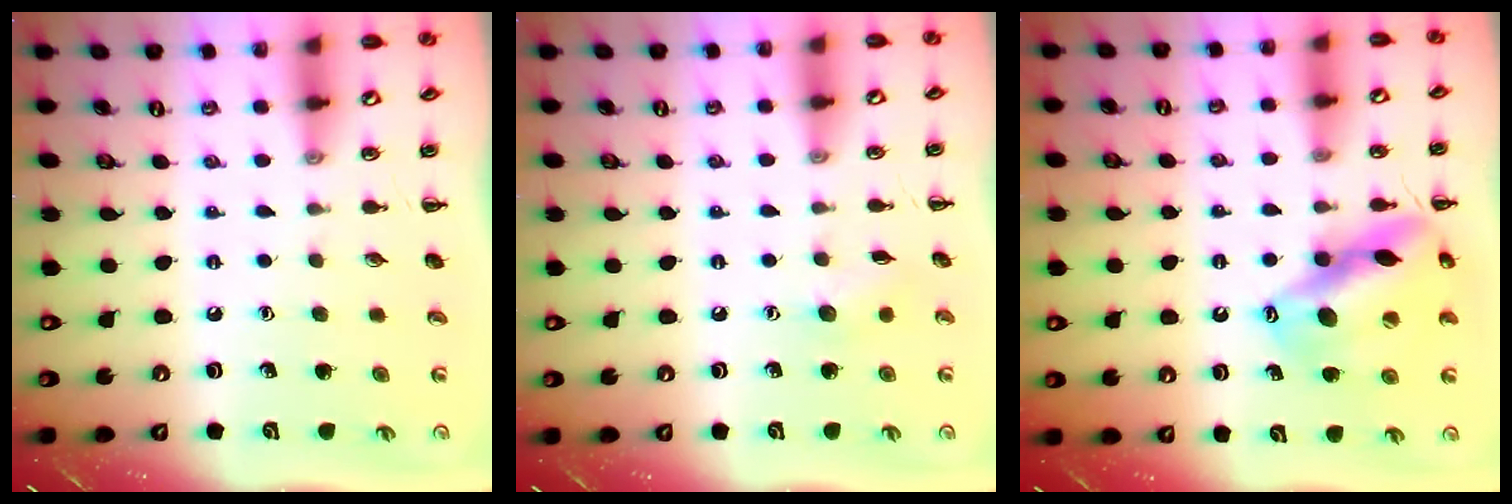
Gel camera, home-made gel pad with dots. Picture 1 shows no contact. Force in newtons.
{"total": 5.5, "press": 5.3, "slide": 1.3}
{"total": 16.6, "press": 16.3, "slide": 3.0}